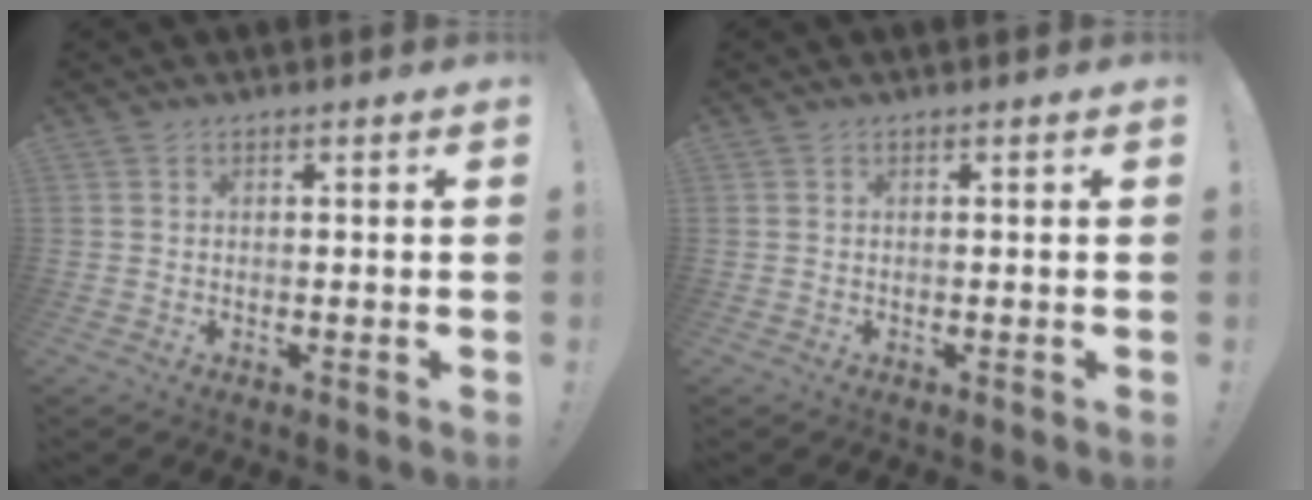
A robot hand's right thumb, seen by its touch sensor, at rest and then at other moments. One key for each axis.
{"total": 0.0}